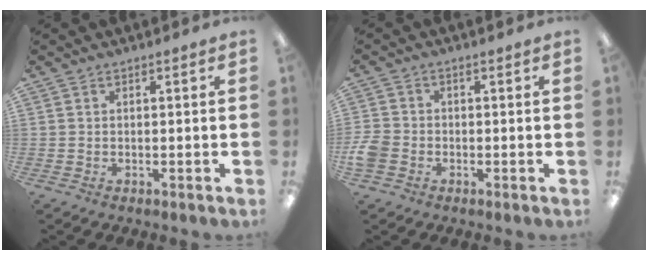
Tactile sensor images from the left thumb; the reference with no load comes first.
{"total": 4.7, "force": [-1.6, 3.7, 2.4], "torque": [-0.049, 0.009, -0.028]}